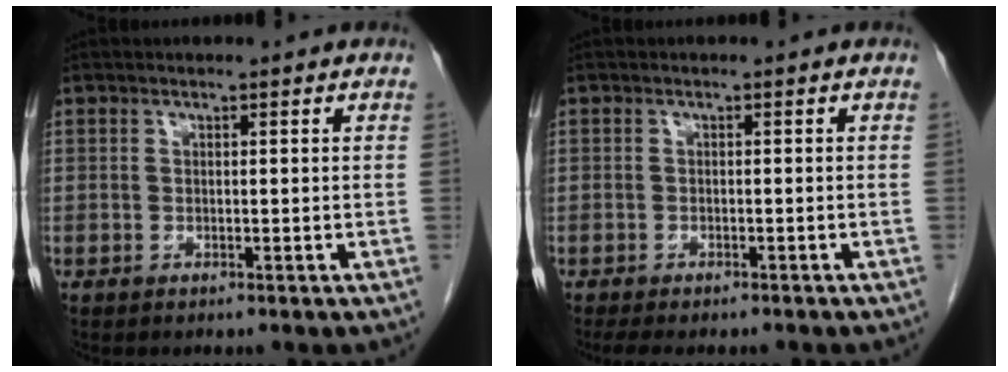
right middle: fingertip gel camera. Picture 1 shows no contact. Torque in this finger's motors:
{"motor_torque": [0.53, -0.45, -0.06, -0.01]}